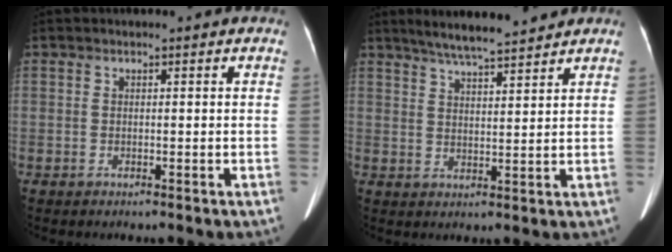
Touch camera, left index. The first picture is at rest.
{"total": 8.1, "force": [7.2, 0.3, 3.8], "torque": [-0.064, 0.013, 0.118]}